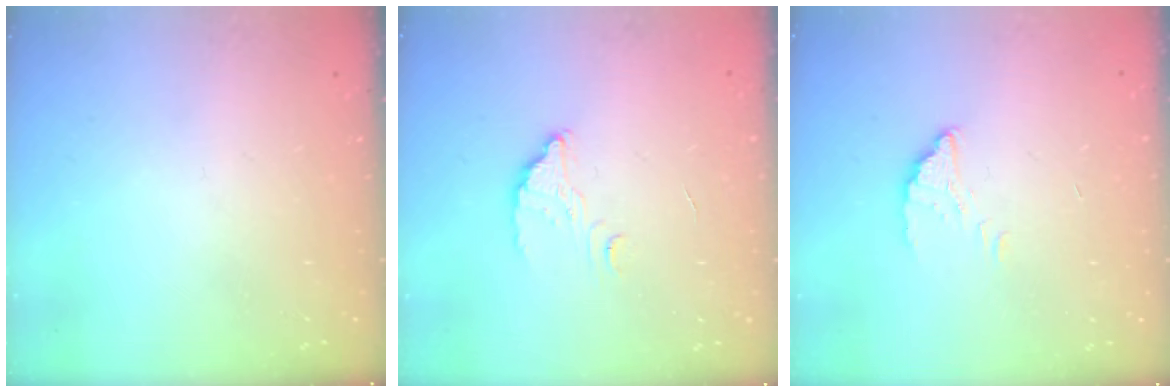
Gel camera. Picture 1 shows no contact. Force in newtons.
{"total": 3.0, "press": 3.0, "slide": 0.3}
{"total": 2.1, "press": 2.1, "slide": 0.2}